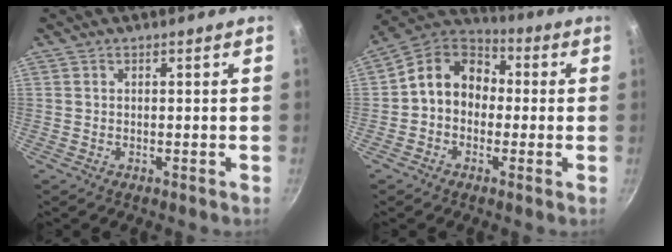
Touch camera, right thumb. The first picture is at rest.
{"total": 11.7, "force": [-0.3, 9.9, 6.4], "torque": [-0.064, 0.042, -0.031]}